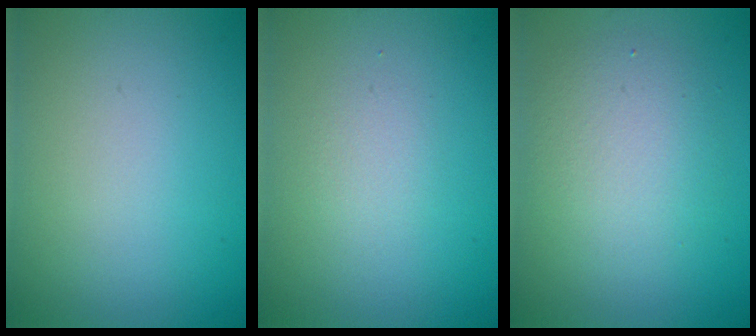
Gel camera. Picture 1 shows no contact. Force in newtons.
{"total": 1.2, "press": 1.2, "slide": 0.0}
{"total": 4.0, "press": 4.0, "slide": 0.3}